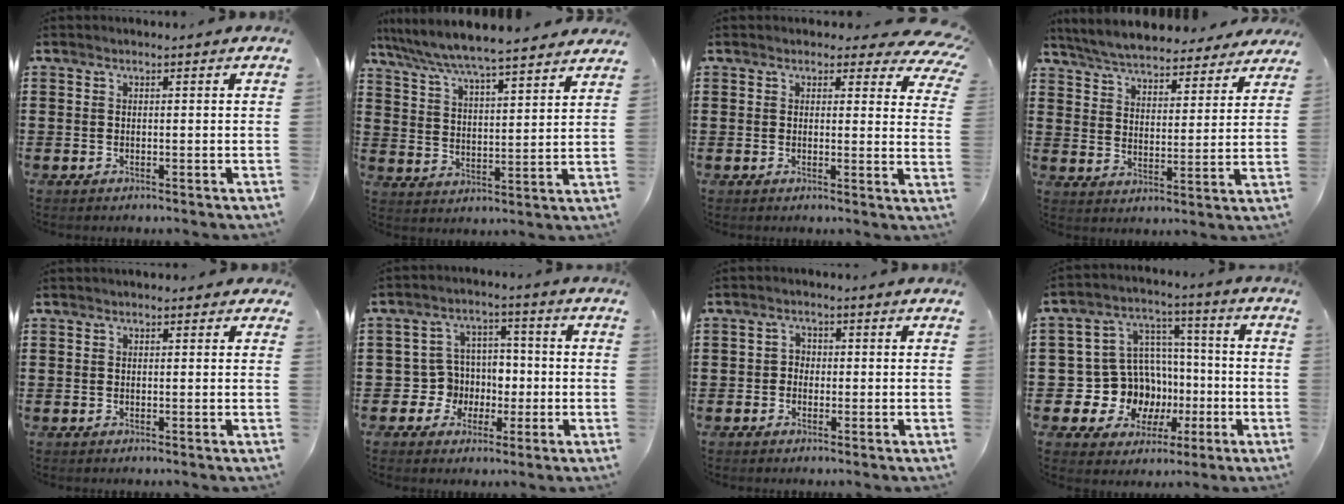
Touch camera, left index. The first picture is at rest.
{"total": 6.3, "force": [6.0, -0.2, 1.9], "torque": [-0.064, -0.039, 0.101]}
{"total": 3.2, "force": [2.5, 1.3, 1.6], "torque": [-0.027, -0.009, 0.042]}
{"total": 5.9, "force": [5.8, 0.2, 1.0], "torque": [-0.048, -0.038, 0.102]}
{"total": 0.8, "force": [0.6, 0.4, 0.4], "torque": [-0.008, 0.006, 0.010]}
{"total": 6.5, "force": [-0.7, 6.3, 1.1], "torque": [-0.042, 0.008, -0.010]}
{"total": 1.7, "force": [-0.6, 1.5, 0.6], "torque": [-0.017, 0.007, -0.015]}
{"total": 11.3, "force": [-2.2, 10.6, 3.2], "torque": [-0.091, 0.002, -0.026]}